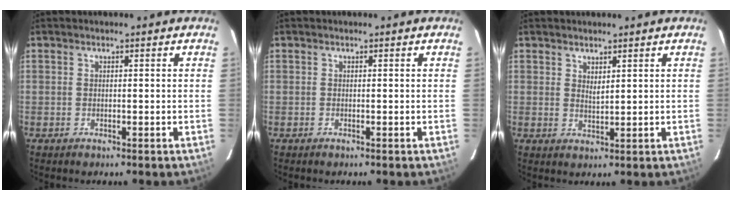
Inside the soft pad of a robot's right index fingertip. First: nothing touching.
{"total": 0.0}
{"total": 1.9, "force": [1.4, 0.6, 1.1], "torque": [-0.018, -0.002, 0.025]}